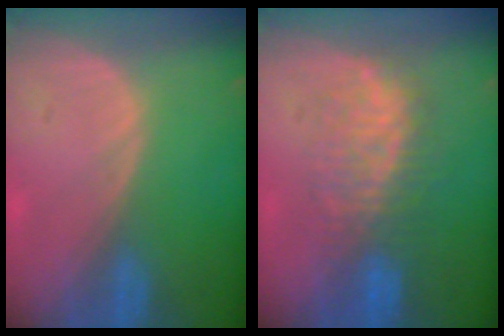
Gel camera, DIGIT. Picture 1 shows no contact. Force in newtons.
{"total": 7.6, "press": 7.5, "slide": 1.0}